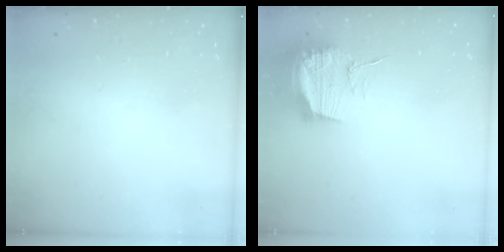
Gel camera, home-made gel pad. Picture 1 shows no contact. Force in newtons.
{"total": 16.1, "press": 16.1, "slide": 0.2}